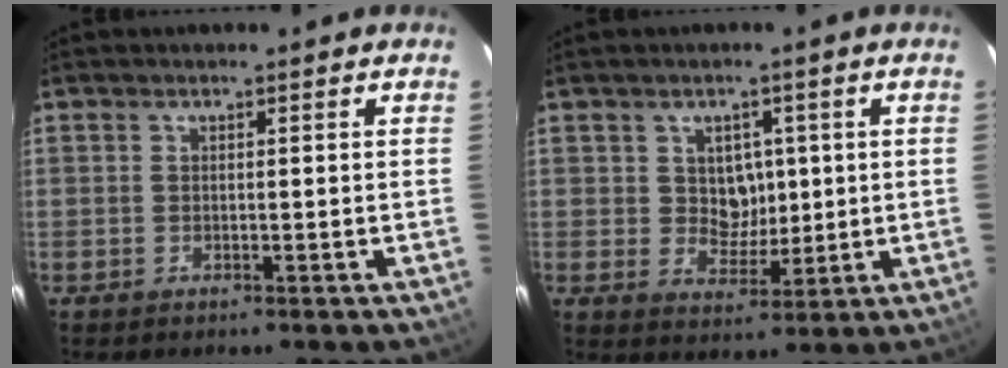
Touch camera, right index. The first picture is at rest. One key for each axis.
{"total": 5.5, "fx": 1.1, "fy": 4.8, "fz": 2.4, "tx": -0.038, "ty": 0.006, "tz": 0.025}